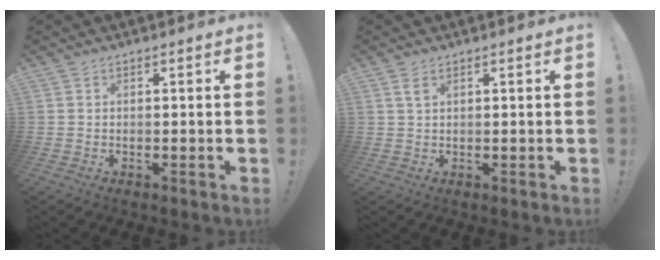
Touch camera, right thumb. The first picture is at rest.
{"total": 2.2, "force": [1.1, 0.9, 1.6], "torque": [-0.029, -0.001, 0.019]}